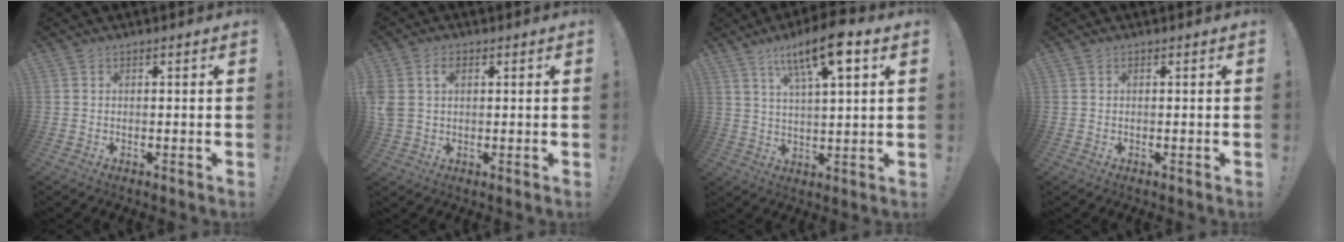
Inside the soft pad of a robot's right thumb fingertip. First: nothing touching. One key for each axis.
{"total": 5.0, "fx": 1.7, "fy": 3.7, "fz": 2.9, "tx": -0.060, "ty": 0.003, "tz": 0.032}
{"total": 12.9, "fx": 6.9, "fy": 3.1, "fz": 10.4, "tx": -0.172, "ty": -0.025, "tz": 0.109}
{"total": 0.0}